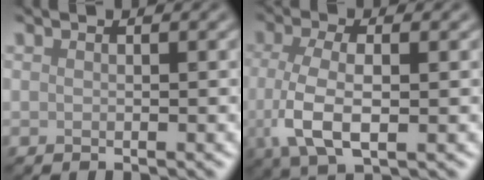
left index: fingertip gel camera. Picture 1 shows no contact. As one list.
[{"total": 5.5, "force": [-0.6, 2.5, 4.9], "torque": [-0.111, -0.008, -0.011]}]